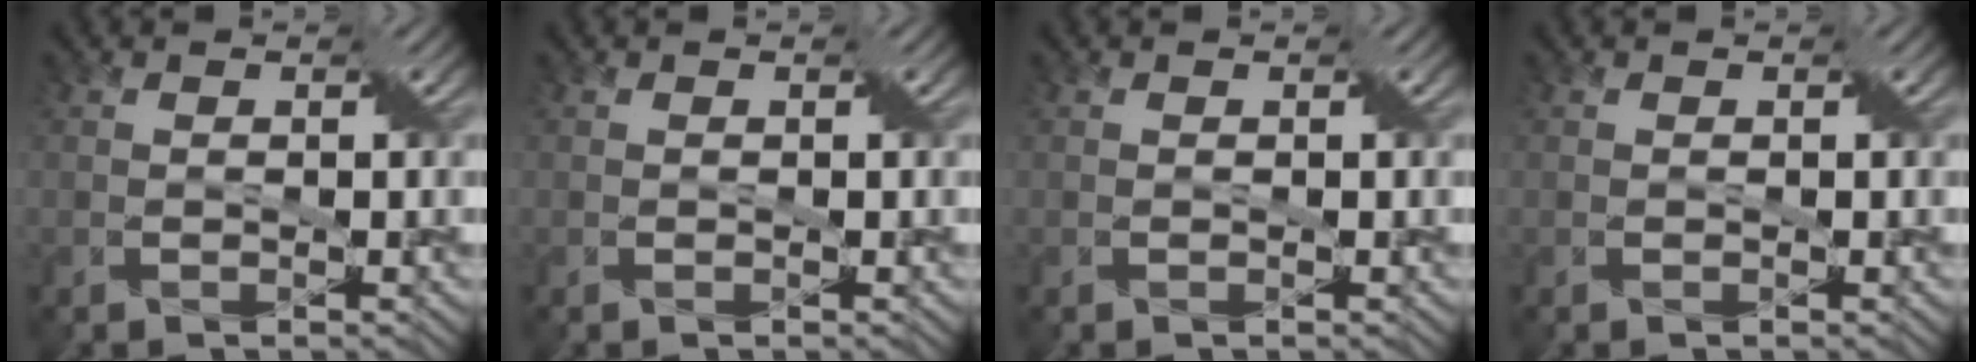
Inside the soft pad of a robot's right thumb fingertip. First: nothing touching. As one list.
[{"total": 0.0}, {"total": 0.0}, {"total": 0.0}]